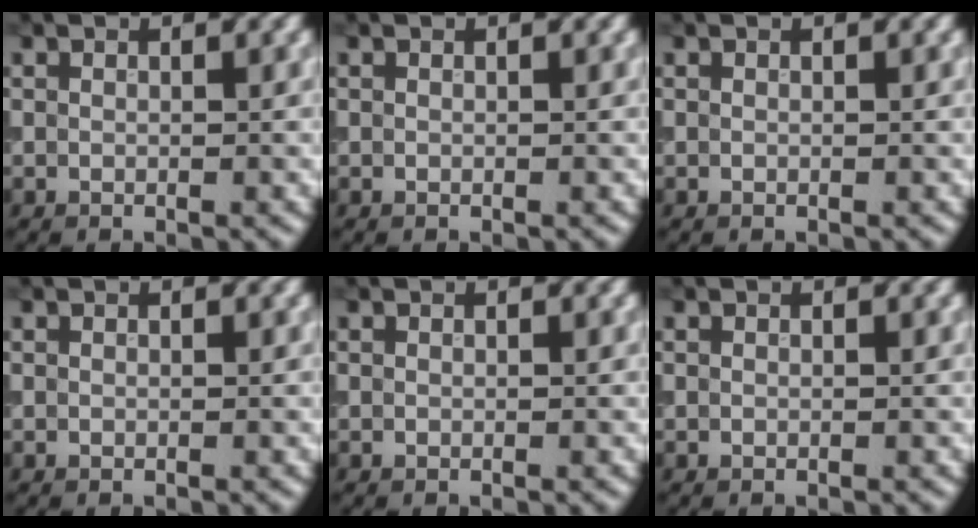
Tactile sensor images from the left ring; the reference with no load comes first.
{"total": 0.0}
{"total": 0.0}
{"total": 0.0}
{"total": 0.0}
{"total": 0.0}